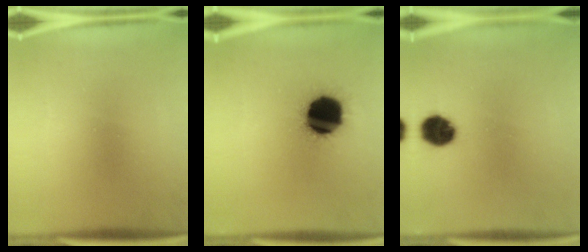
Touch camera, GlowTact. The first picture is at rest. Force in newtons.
{"total": 19.5}
{"total": 7.5}